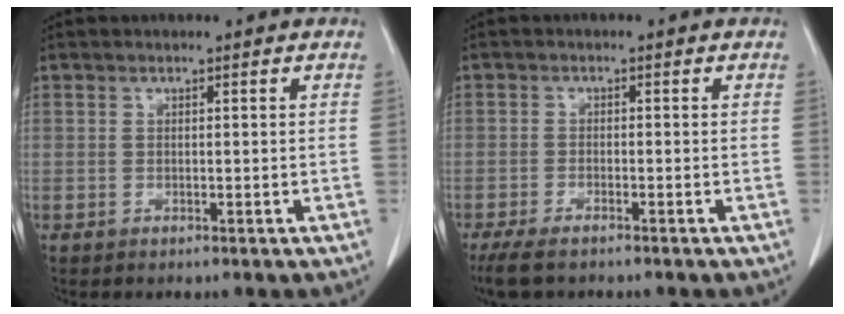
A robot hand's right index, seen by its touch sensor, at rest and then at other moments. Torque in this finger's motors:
{"motor_torque": [0.36, -0.23, 0.15, 0.03]}